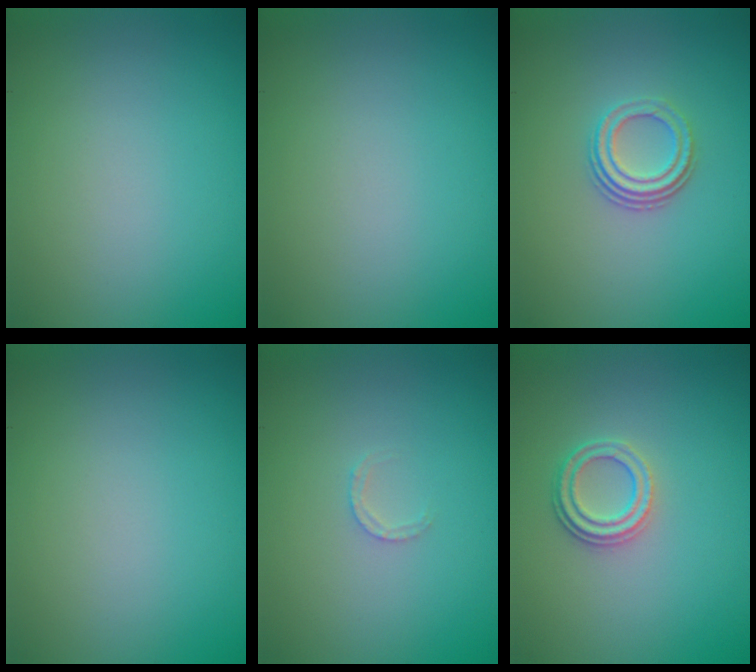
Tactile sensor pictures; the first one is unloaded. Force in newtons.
{"total": 0.0}
{"total": 3.0, "press": 2.2, "slide": 2.0}
{"total": 0.0}
{"total": 0.9, "press": 0.9, "slide": 0.2}
{"total": 2.4, "press": 2.0, "slide": 1.2}